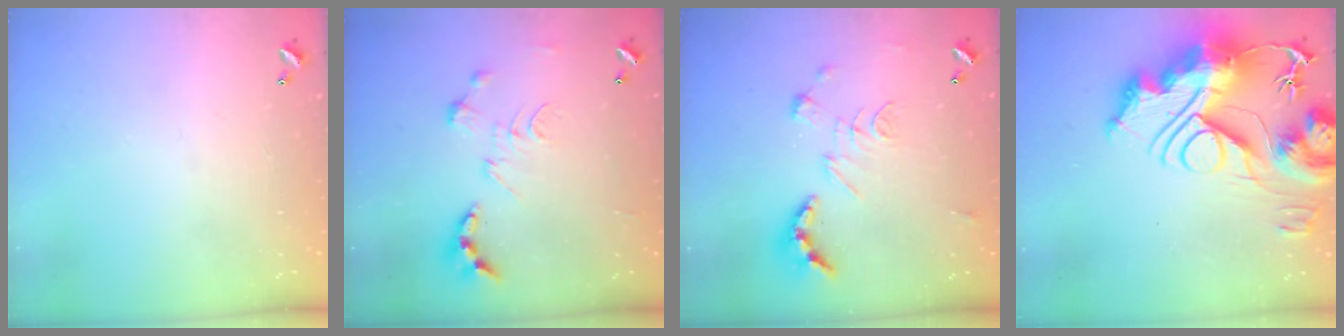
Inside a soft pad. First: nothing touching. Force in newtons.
{"total": 0.0}
{"total": 2.5, "press": 2.0, "slide": 1.5}
{"total": 0.5, "press": 0.5, "slide": 0.0}